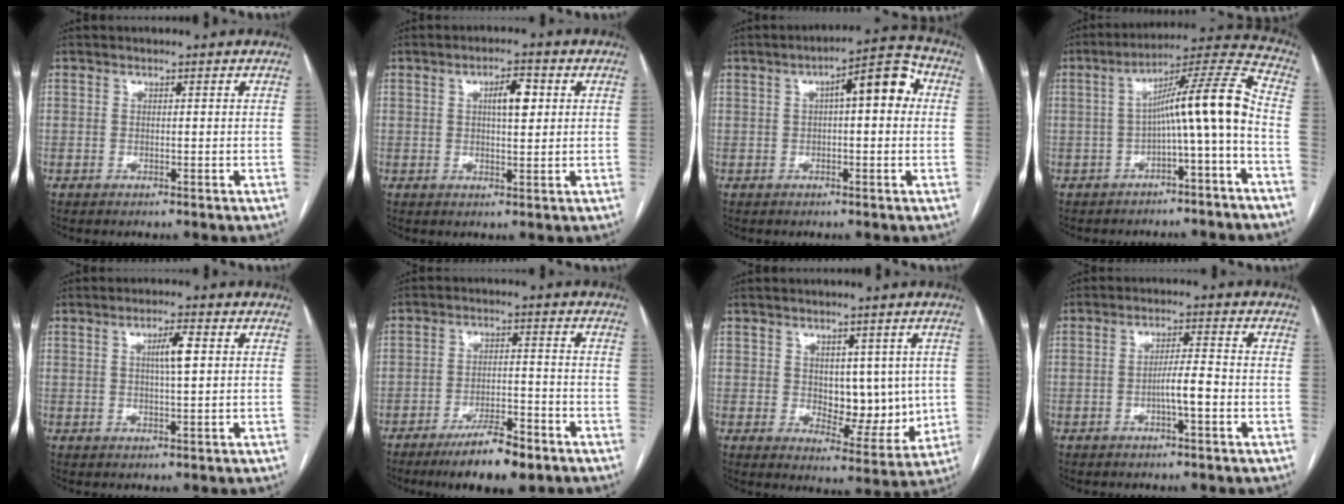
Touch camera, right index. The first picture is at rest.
{"total": 4.4, "force": [1.3, 1.2, 4.0], "torque": [-0.067, 0.009, 0.020]}
{"total": 8.3, "force": [1.6, 2.2, 7.8], "torque": [-0.108, 0.037, 0.018]}
{"total": 11.5, "force": [-2.4, -0.4, 11.2], "torque": [-0.166, 0.037, -0.039]}
{"total": 3.8, "force": [0.9, 0.2, 3.7], "torque": [-0.063, 0.002, 0.014]}
{"total": 8.8, "force": [-6.2, 2.0, 5.9], "torque": [-0.098, -0.008, -0.100]}
{"total": 8.5, "force": [0.8, 4.8, 7.1], "torque": [-0.085, -0.006, 0.027]}
{"total": 4.4, "force": [-1.5, 0.3, 4.2], "torque": [-0.075, 0.005, -0.025]}